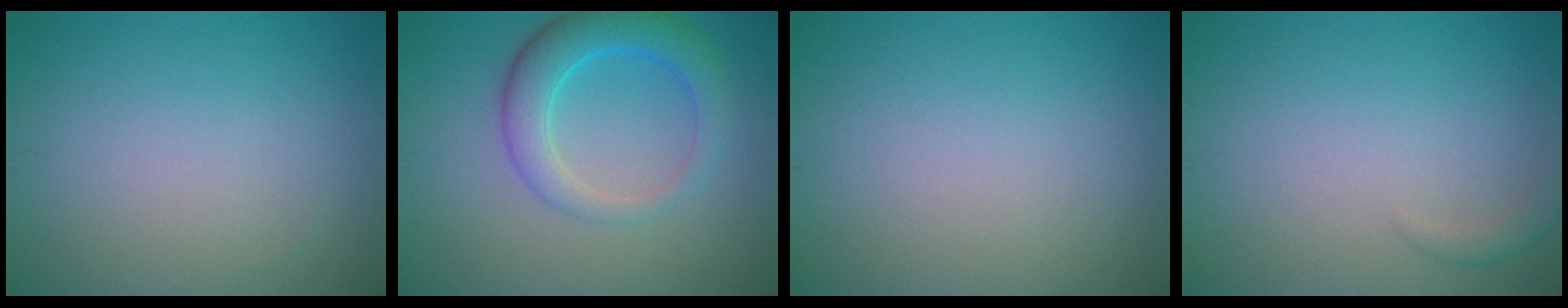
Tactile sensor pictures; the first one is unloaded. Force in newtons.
{"total": 5.0, "press": 5.0, "slide": 0.1}
{"total": 0.0}
{"total": 1.1, "press": 1.1, "slide": 0.1}